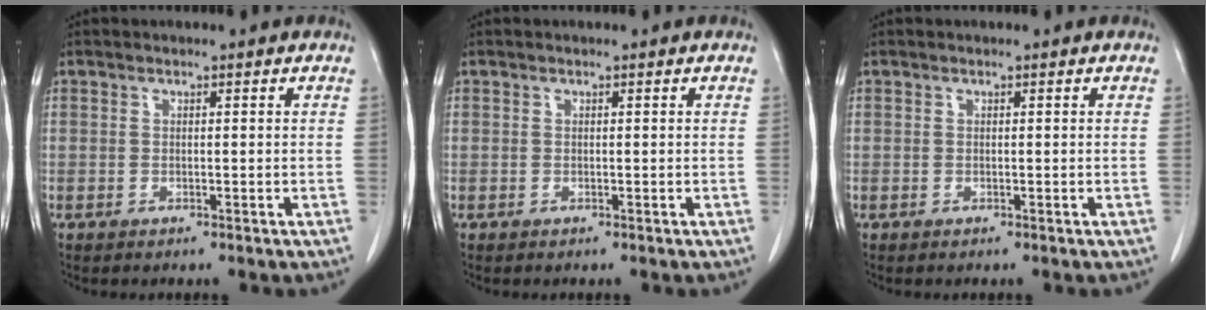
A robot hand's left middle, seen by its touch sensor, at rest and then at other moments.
{"total": 0.0}
{"total": 0.0}